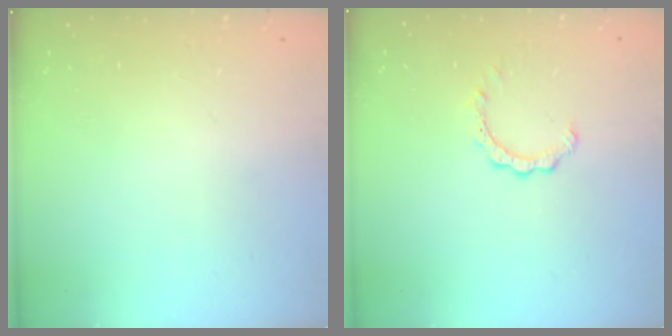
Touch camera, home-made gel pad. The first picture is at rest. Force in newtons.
{"total": 2.2, "press": 2.1, "slide": 0.3}